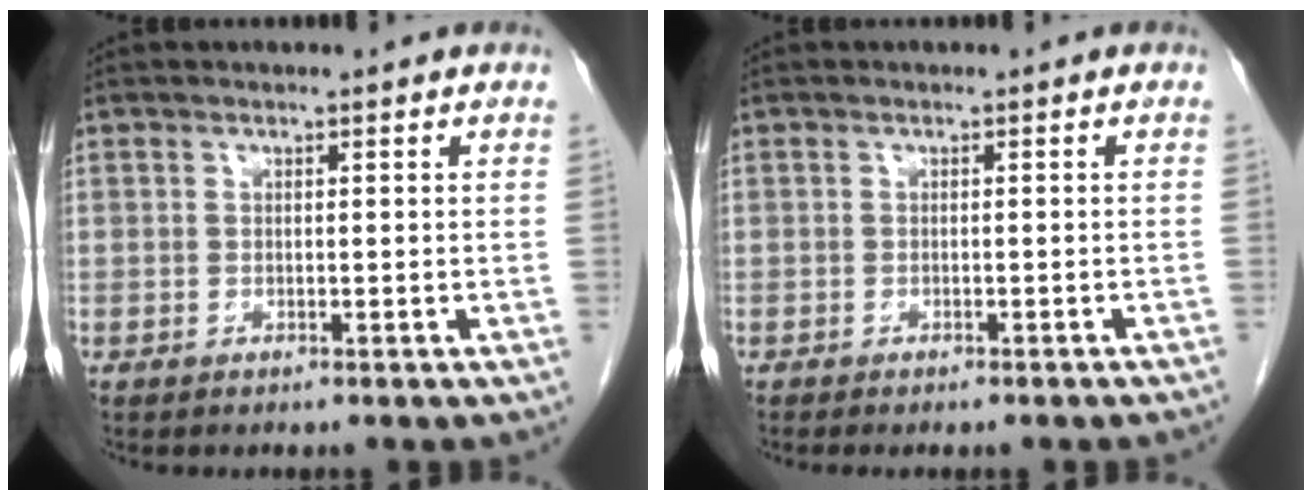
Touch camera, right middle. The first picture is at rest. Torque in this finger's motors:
{"motor_torque": [0.59, -0.54, 0.06, 0.02]}